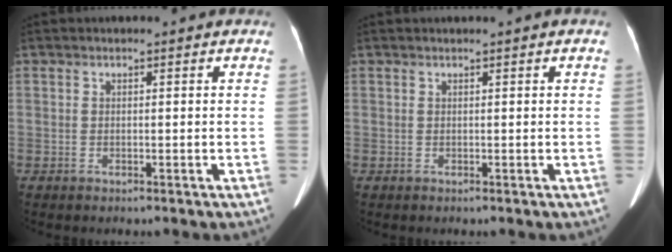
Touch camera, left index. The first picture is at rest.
{"total": 0.0}